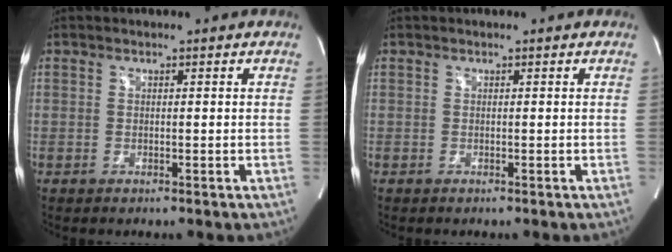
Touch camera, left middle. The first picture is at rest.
{"total": 0.0}